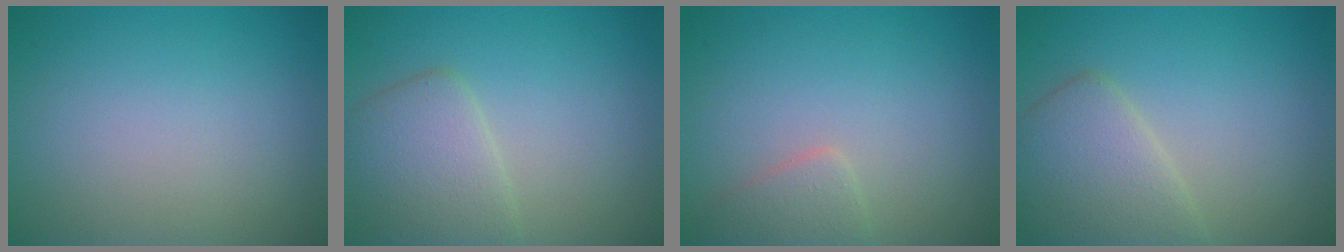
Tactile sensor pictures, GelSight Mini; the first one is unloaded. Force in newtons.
{"total": 3.8, "press": 3.8, "slide": 0.4}
{"total": 1.8, "press": 1.8, "slide": 0.1}
{"total": 4.4, "press": 4.4, "slide": 0.2}